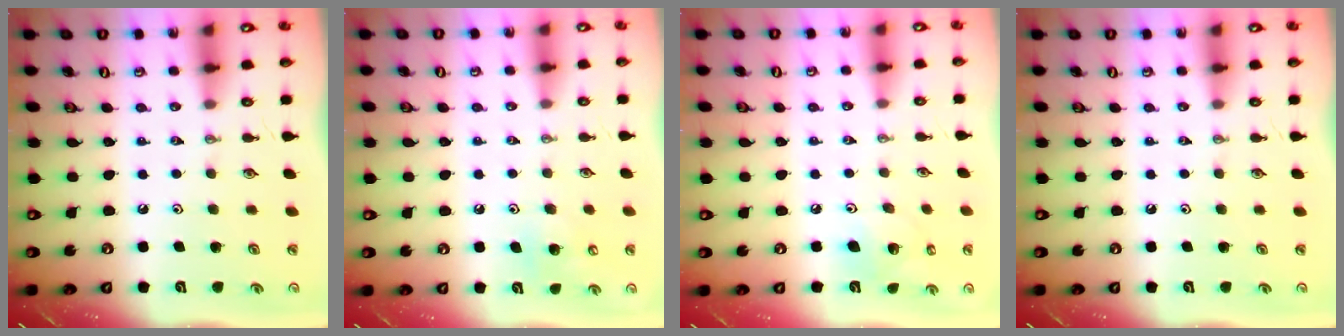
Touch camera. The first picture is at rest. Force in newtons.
{"total": 8.3, "press": 8.2, "slide": 0.7}
{"total": 8.6, "press": 8.4, "slide": 1.5}
{"total": 0.0}